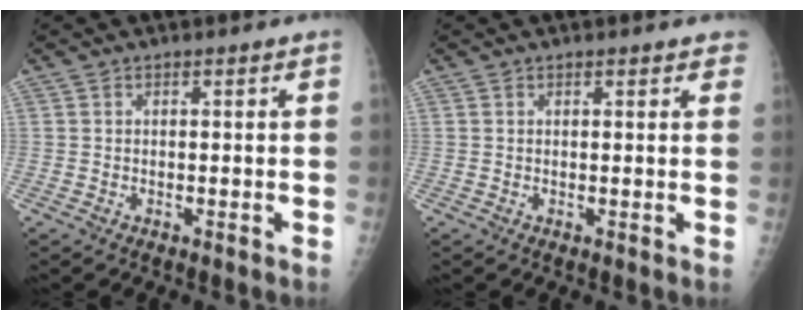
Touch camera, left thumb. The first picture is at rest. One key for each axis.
{"total": 2.3, "fx": 1.7, "fy": 0.9, "fz": 1.2, "tx": 0.004, "ty": 0.001, "tz": 0.015}